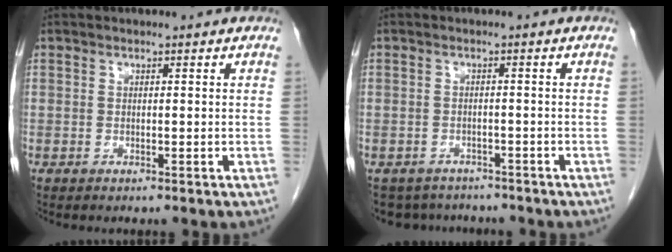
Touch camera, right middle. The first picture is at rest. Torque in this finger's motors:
{"motor_torque": [0.05, -0.04, -0.04, -0.01]}